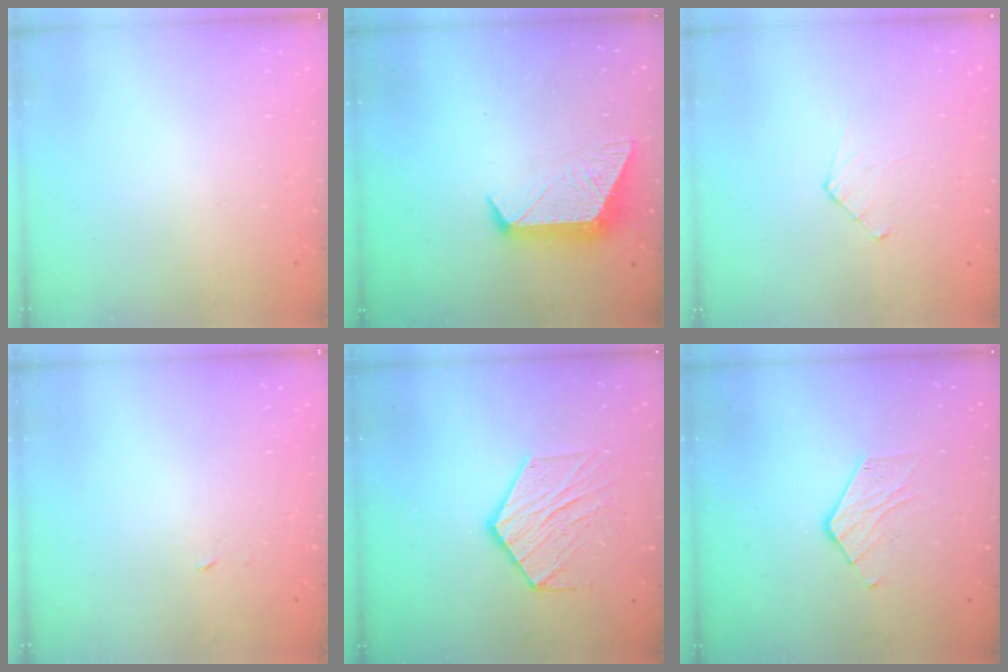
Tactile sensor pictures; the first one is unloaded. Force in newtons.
{"total": 10.0, "press": 10.0, "slide": 0.5}
{"total": 3.8, "press": 3.8, "slide": 0.3}
{"total": 1.8, "press": 1.8, "slide": 0.1}
{"total": 11.9, "press": 11.8, "slide": 0.7}
{"total": 6.9, "press": 6.9, "slide": 0.3}